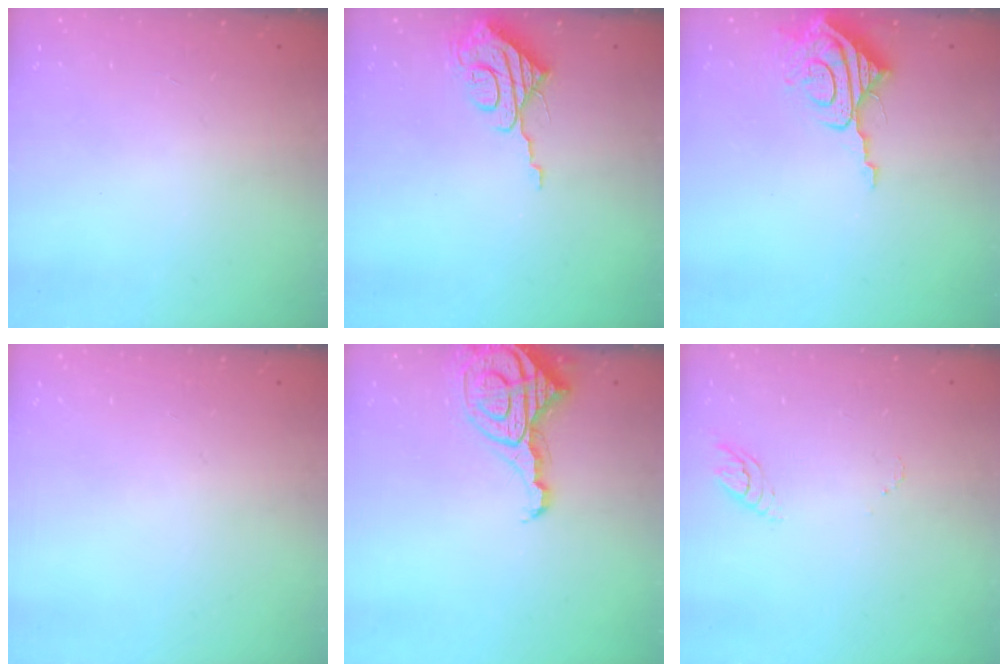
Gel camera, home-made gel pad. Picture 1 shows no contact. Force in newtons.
{"total": 9.7, "press": 9.6, "slide": 0.8}
{"total": 10.5, "press": 10.5, "slide": 1.2}
{"total": 0.0}
{"total": 12.5, "press": 12.4, "slide": 1.4}
{"total": 3.3, "press": 3.3, "slide": 0.3}